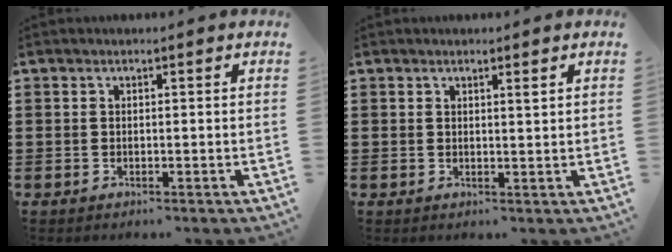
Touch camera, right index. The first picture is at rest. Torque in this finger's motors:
{"motor_torque": [-0.17, 0.21, 0.07, 0.00]}